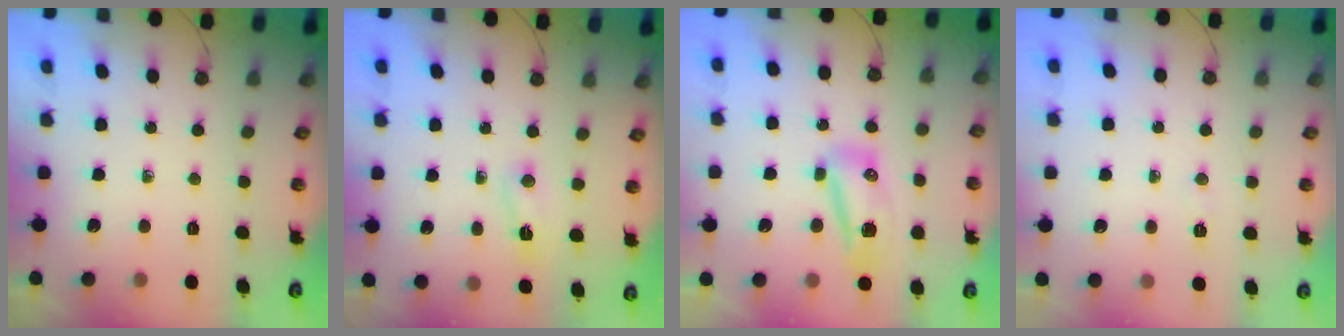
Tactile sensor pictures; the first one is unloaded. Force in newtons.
{"total": 2.4, "press": 2.2, "slide": 0.8}
{"total": 16.3, "press": 11.1, "slide": 11.9}
{"total": 3.5, "press": 3.5, "slide": 0.6}